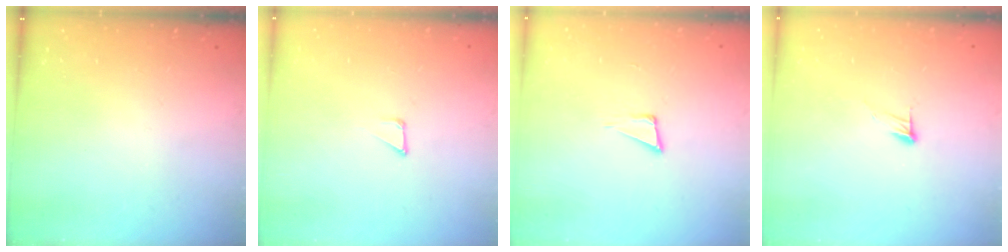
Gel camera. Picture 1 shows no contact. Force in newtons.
{"total": 1.7, "press": 1.7, "slide": 0.0}
{"total": 3.9, "press": 2.6, "slide": 2.9}
{"total": 5.2, "press": 5.1, "slide": 0.4}